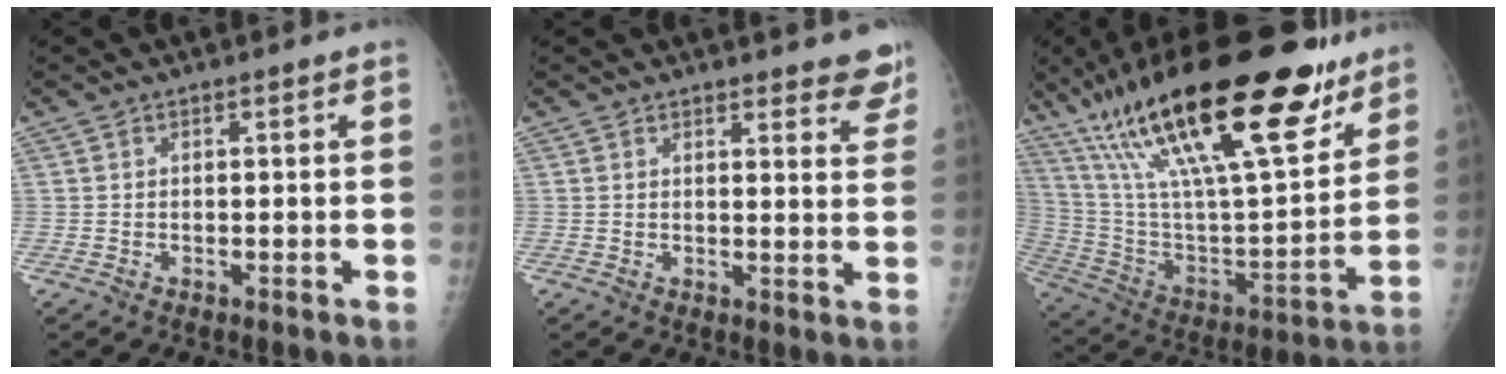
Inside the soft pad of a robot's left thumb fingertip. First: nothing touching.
{"total": 6.9, "force": [6.2, 1.8, 2.4], "torque": [0.008, -0.035, 0.053]}
{"total": 34.2, "force": [21.3, 10.0, 24.8], "torque": [-0.397, -0.045, 0.365]}